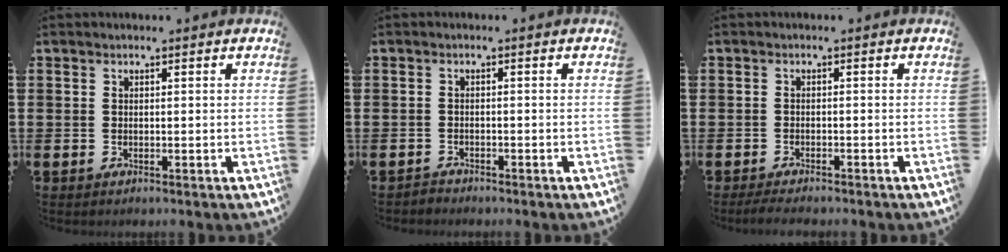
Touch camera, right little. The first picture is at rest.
{"total": 1.0, "force": [-0.9, 0.2, -0.1], "torque": [-0.001, 0.003, -0.021]}
{"total": 1.4, "force": [-1.3, 0.1, 0.5], "torque": [-0.010, 0.002, -0.025]}